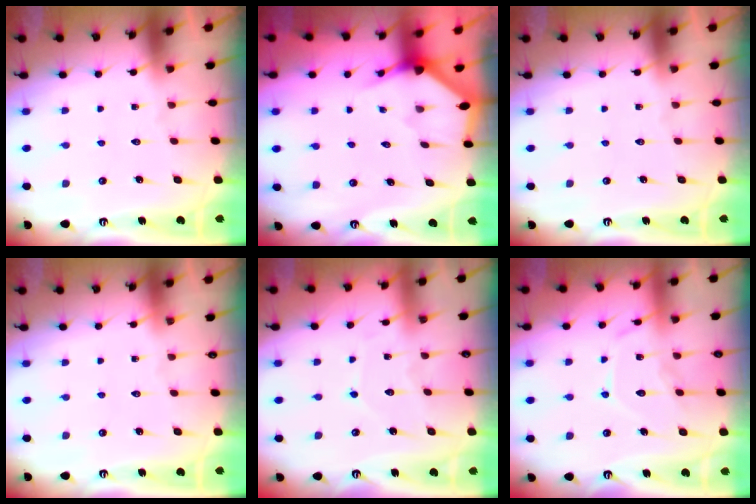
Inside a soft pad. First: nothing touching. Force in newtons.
{"total": 2.4, "press": 2.4, "slide": 0.2}
{"total": 0.0}
{"total": 0.0}
{"total": 4.0, "press": 4.0, "slide": 0.3}
{"total": 11.9, "press": 11.8, "slide": 0.9}